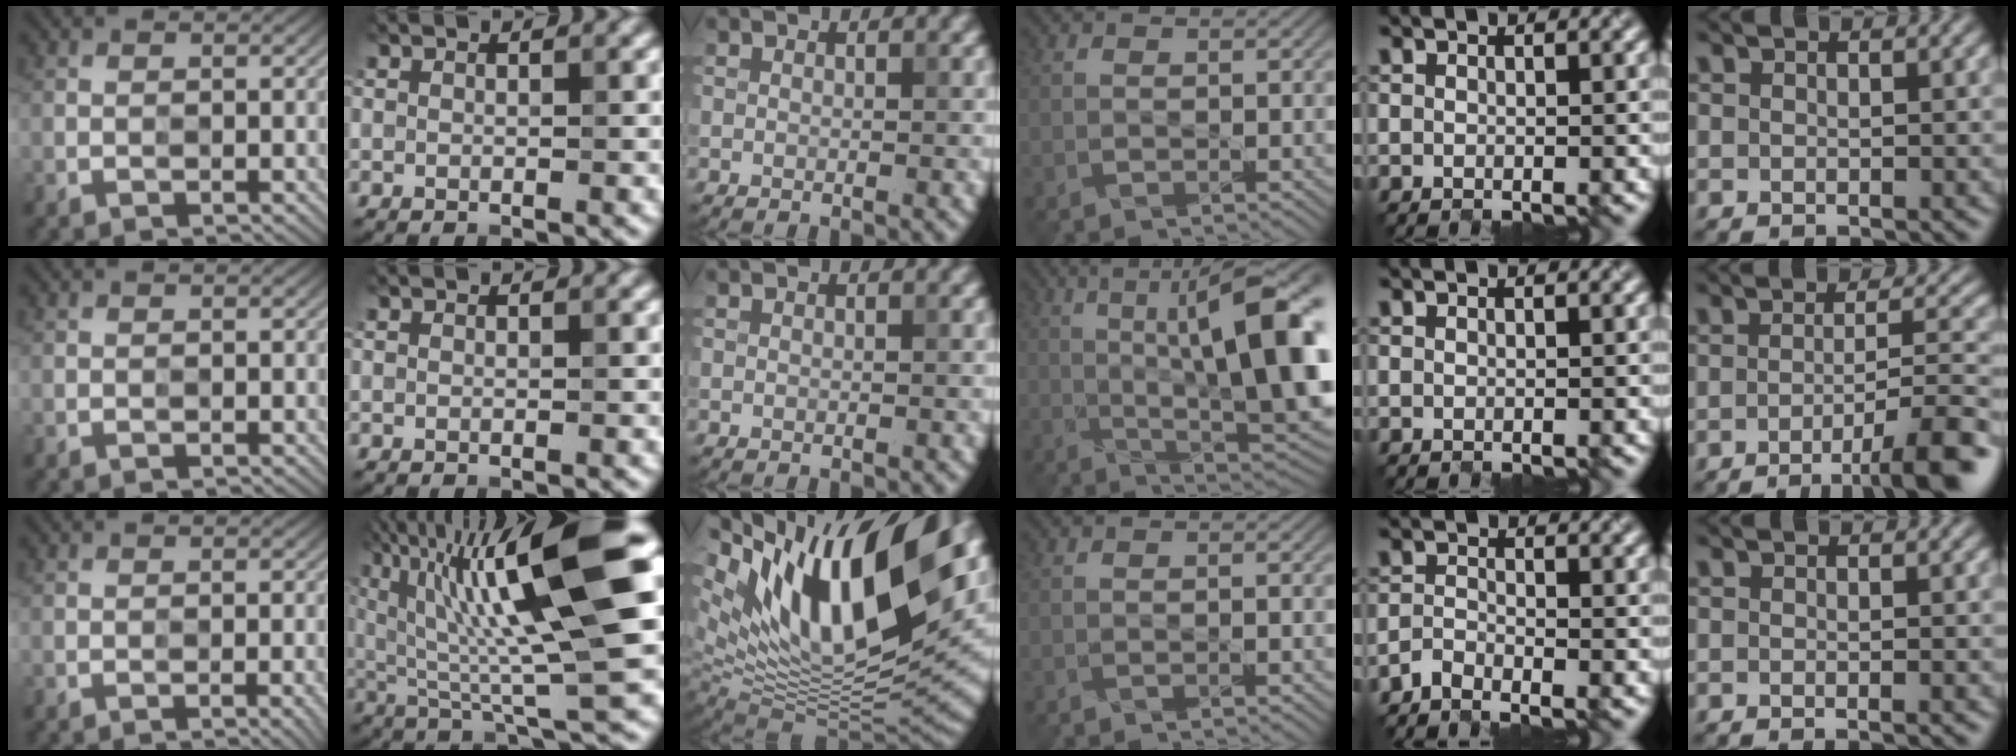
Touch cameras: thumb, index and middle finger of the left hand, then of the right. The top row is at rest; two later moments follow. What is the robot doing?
{"motion": "open", "object": "pencil case"}